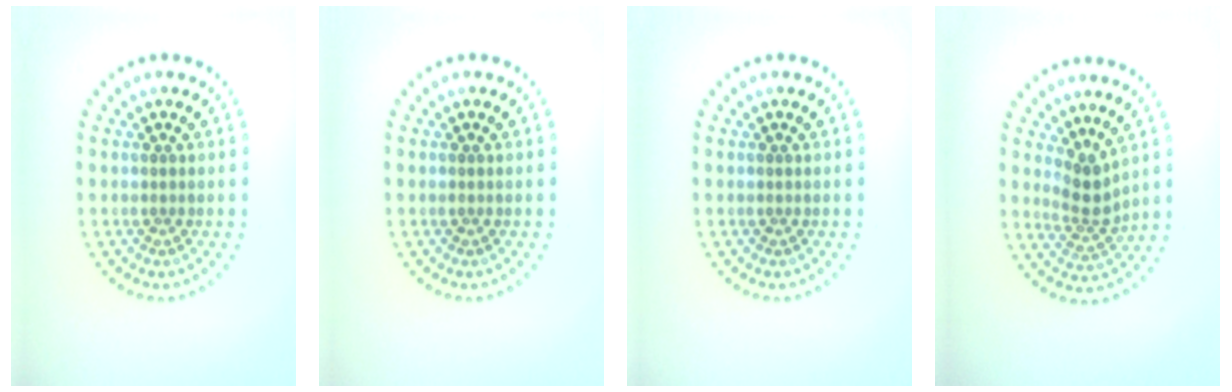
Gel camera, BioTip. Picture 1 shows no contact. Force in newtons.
{"total": 0.0}
{"total": 0.0}
{"total": 2.5, "press": 1.7, "slide": 1.8}